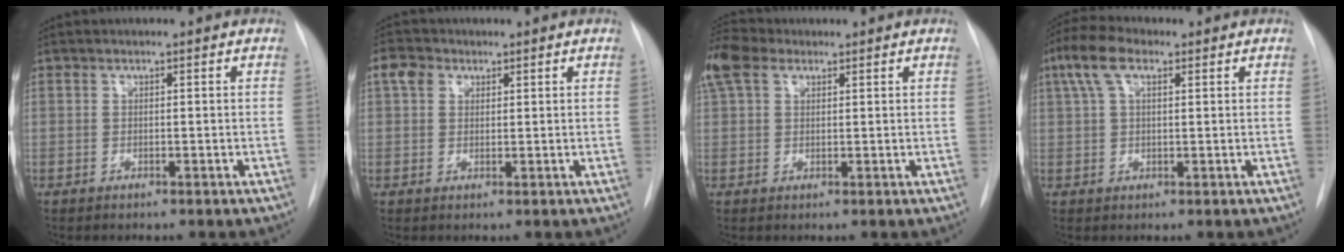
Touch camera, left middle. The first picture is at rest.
{"total": 3.3, "force": [1.6, 2.6, 1.4], "torque": [-0.032, 0.014, 0.029]}
{"total": 5.9, "force": [3.7, 3.3, 3.2], "torque": [-0.090, 0.035, 0.076]}
{"total": 6.3, "force": [3.1, 2.6, 4.9], "torque": [-0.114, 0.028, 0.058]}